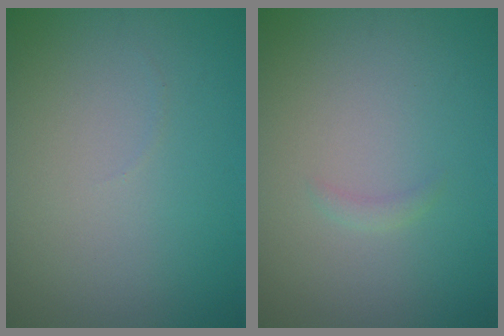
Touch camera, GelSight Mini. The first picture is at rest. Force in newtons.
{"total": 0.6, "press": 0.6, "slide": 0.1}